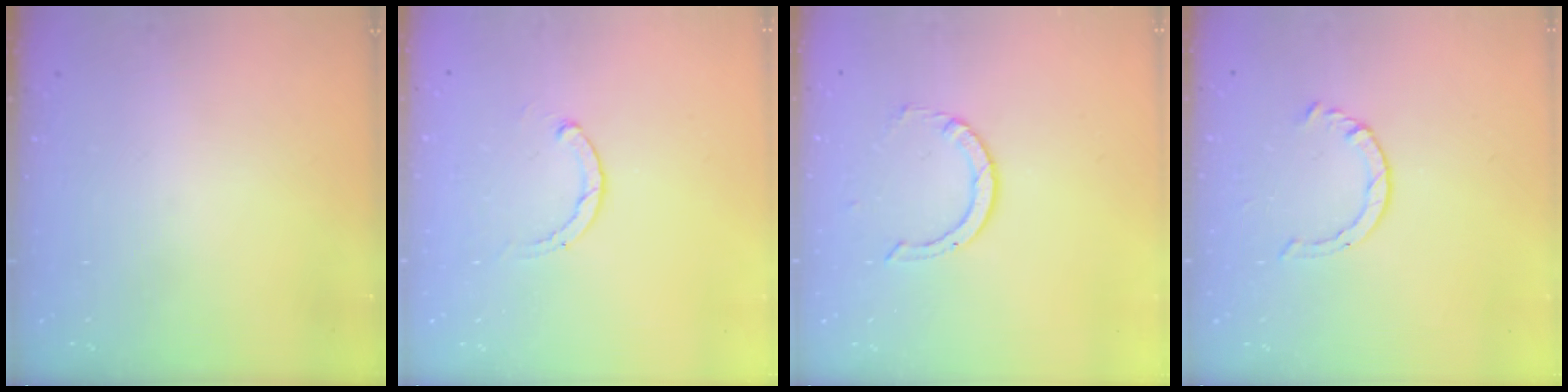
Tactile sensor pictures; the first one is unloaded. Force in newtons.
{"total": 1.1, "press": 1.0, "slide": 0.3}
{"total": 1.7, "press": 1.7, "slide": 0.1}
{"total": 3.0, "press": 2.9, "slide": 0.3}